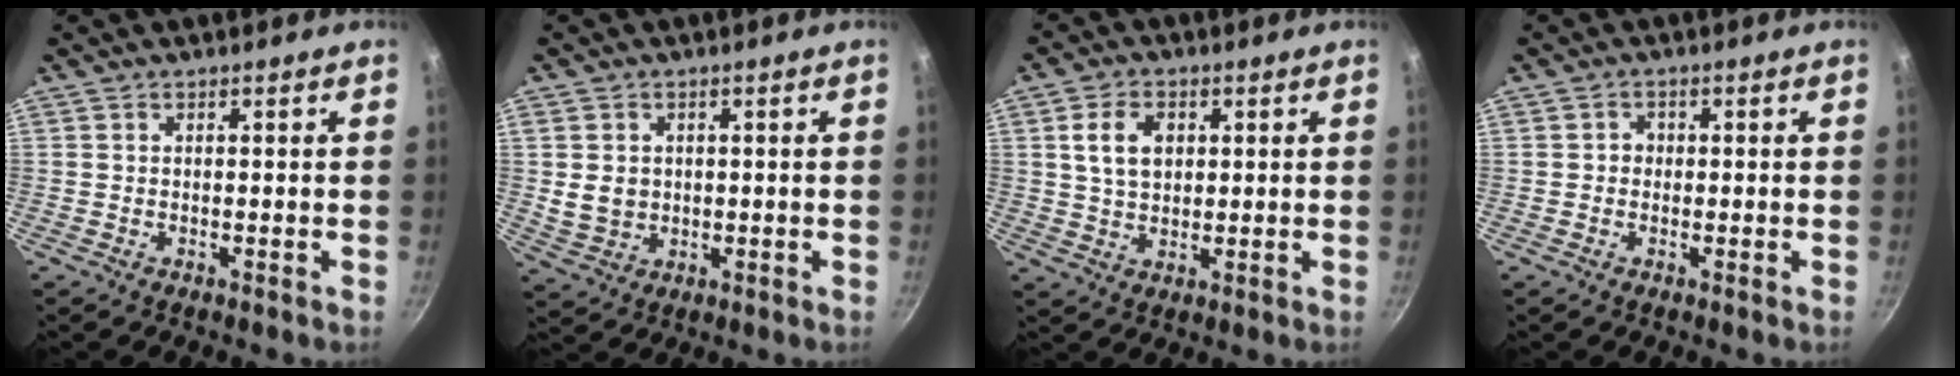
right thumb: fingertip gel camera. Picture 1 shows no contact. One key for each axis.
{"total": 5.3, "fx": 0.4, "fy": 4.4, "fz": 2.8, "tx": -0.039, "ty": -0.002, "tz": 0.016}
{"total": 6.9, "fx": 1.9, "fy": 4.9, "fz": 4.6, "tx": -0.070, "ty": 0.000, "tz": 0.035}
{"total": 1.5, "fx": -0.2, "fy": 1.4, "fz": 0.5, "tx": 0.001, "ty": 0.004, "tz": -0.005}